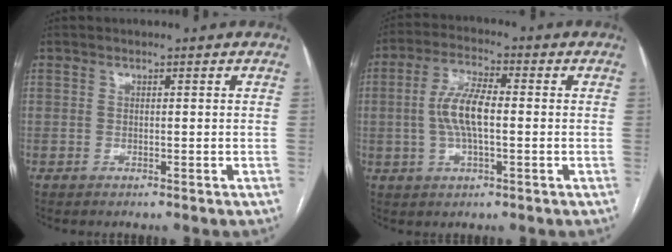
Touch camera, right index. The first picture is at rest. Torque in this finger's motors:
{"motor_torque": [1.27, -0.02, 0.73, 0.16]}